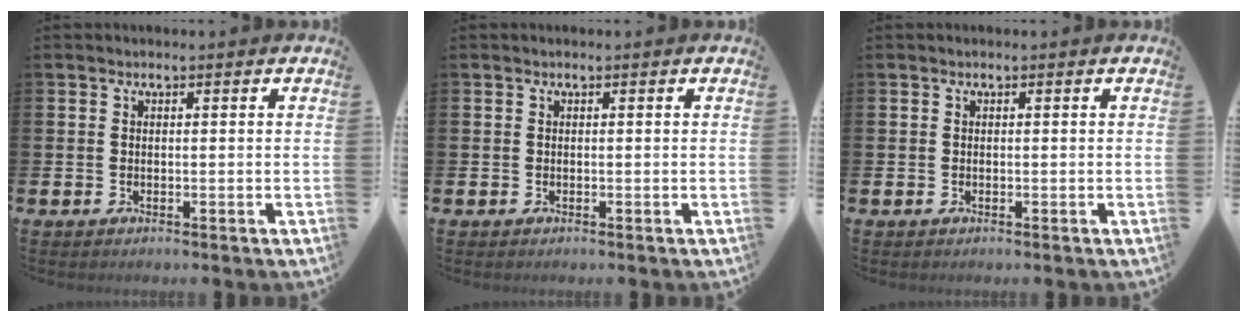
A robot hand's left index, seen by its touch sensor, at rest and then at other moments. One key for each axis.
{"total": 0.0}
{"total": 0.0}